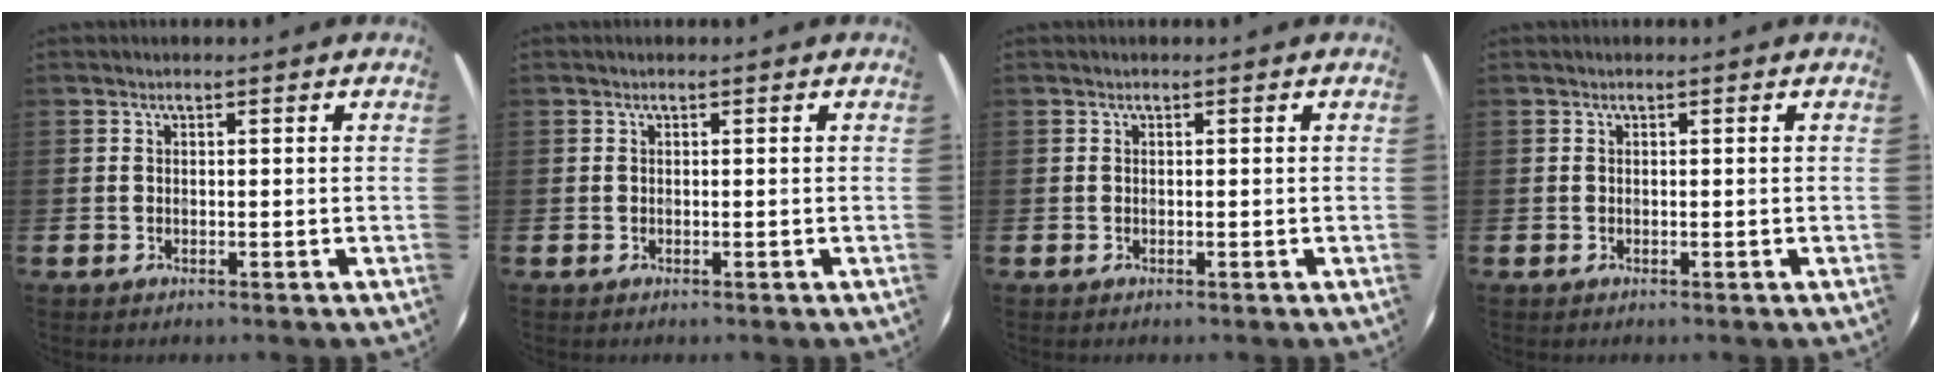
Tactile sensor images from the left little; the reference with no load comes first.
{"total": 0.0}
{"total": 0.0}
{"total": 0.0}